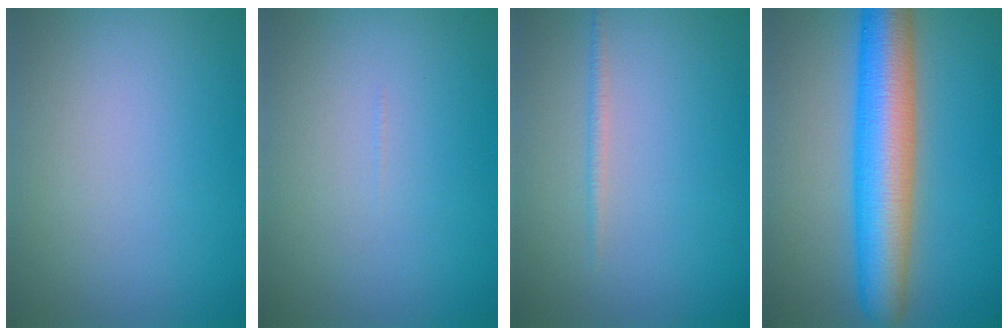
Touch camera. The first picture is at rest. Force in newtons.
{"total": 0.0}
{"total": 0.8, "press": 0.8, "slide": 0.0}
{"total": 9.9, "press": 9.9, "slide": 0.1}